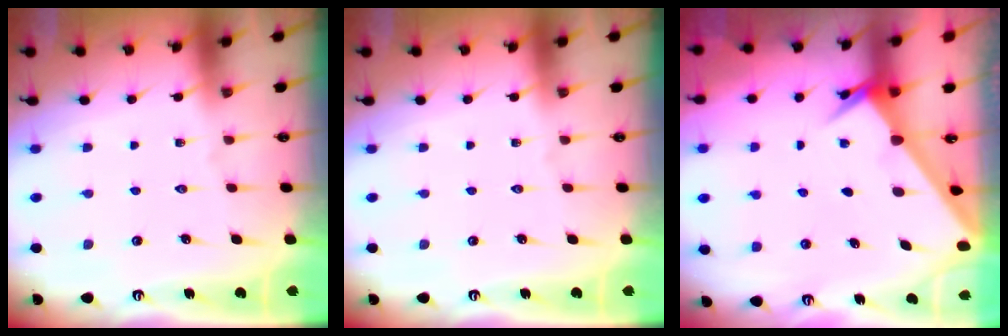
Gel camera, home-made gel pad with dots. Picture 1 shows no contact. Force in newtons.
{"total": 0.0}
{"total": 2.4, "press": 2.4, "slide": 0.3}